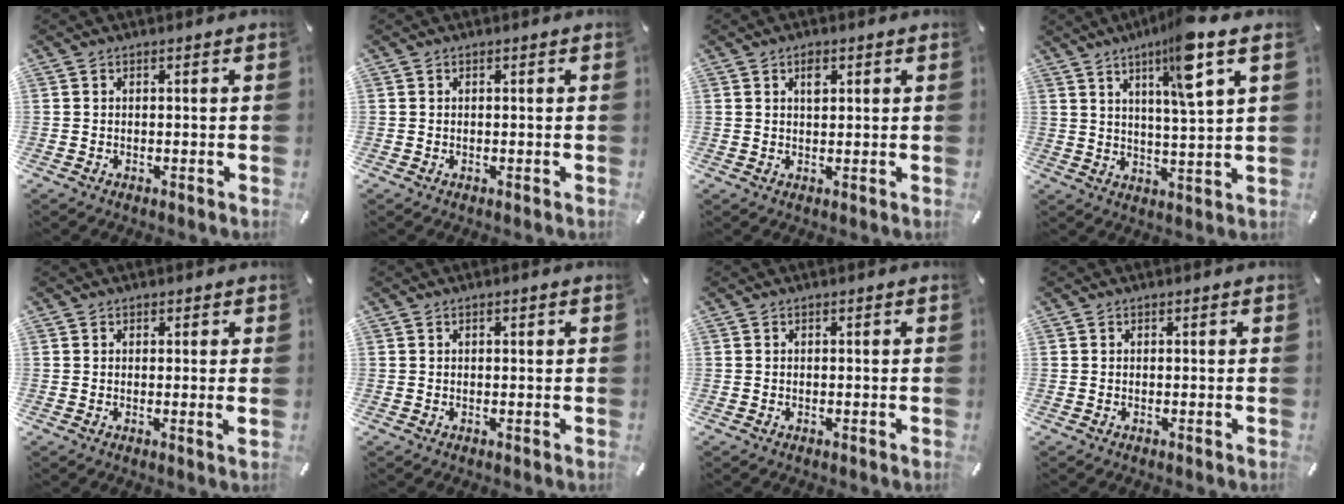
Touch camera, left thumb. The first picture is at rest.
{"total": 0.0}
{"total": 2.6, "force": [1.2, 1.4, 1.9], "torque": [-0.027, -0.003, 0.016]}
{"total": 11.9, "force": [6.9, 1.5, 9.6], "torque": [-0.149, -0.032, 0.108]}
{"total": 1.4, "force": [0.5, 0.4, 1.2], "torque": [-0.018, -0.004, 0.007]}
{"total": 0.8, "force": [0.3, 0.3, 0.6], "torque": [-0.011, 0.002, 0.005]}
{"total": 0.0}
{"total": 0.0}